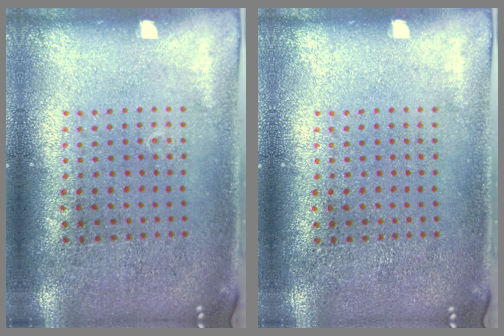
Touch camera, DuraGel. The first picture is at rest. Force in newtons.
{"total": 0.0}